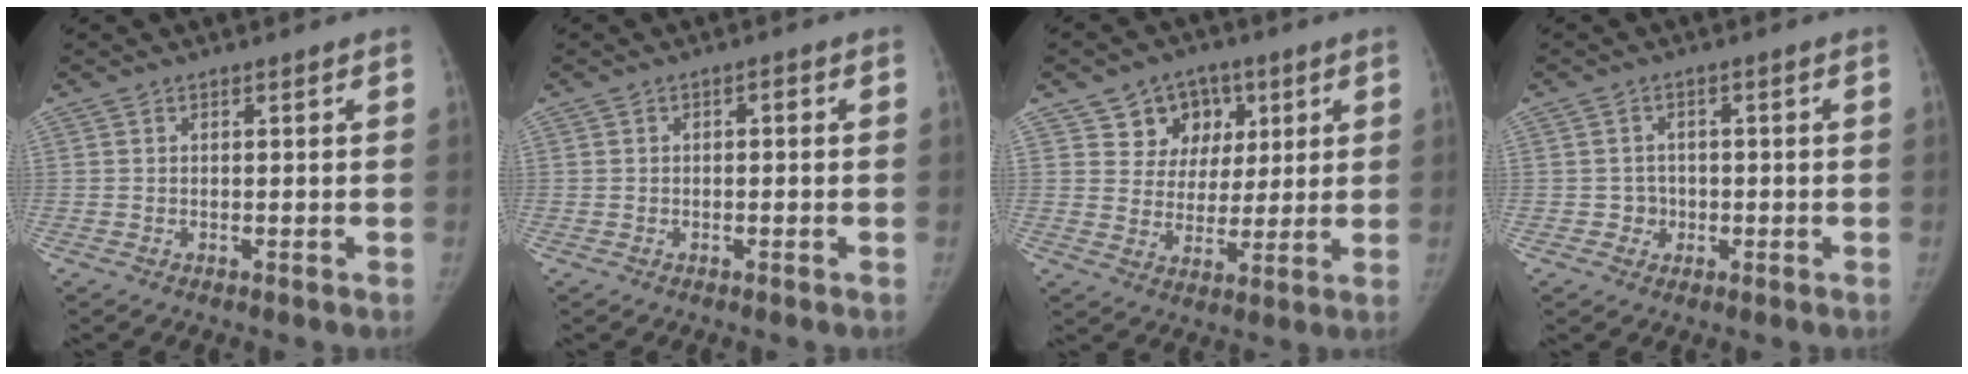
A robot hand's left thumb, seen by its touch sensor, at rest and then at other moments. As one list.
[{"total": 1.0, "force": [-0.2, 0.8, 0.6], "torque": [-0.005, 0.005, -0.007]}, {"total": 10.0, "force": [4.7, 8.4, 2.7], "torque": [0.005, -0.013, 0.078]}, {"total": 1.9, "force": [-0.5, 1.8, 0.3], "torque": [0.007, 0.007, -0.008]}]